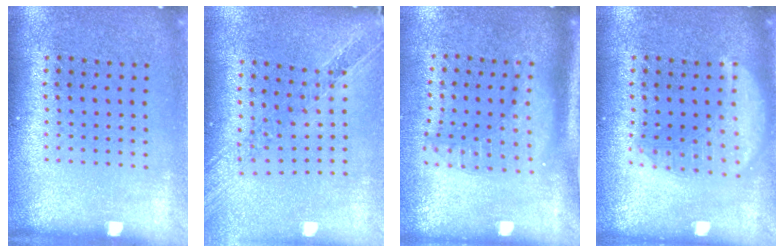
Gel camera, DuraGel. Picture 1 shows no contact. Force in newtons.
{"total": 1.0, "press": 1.0, "slide": 0.0}
{"total": 2.0, "press": 1.6, "slide": 1.3}
{"total": 2.8, "press": 2.8, "slide": 0.3}